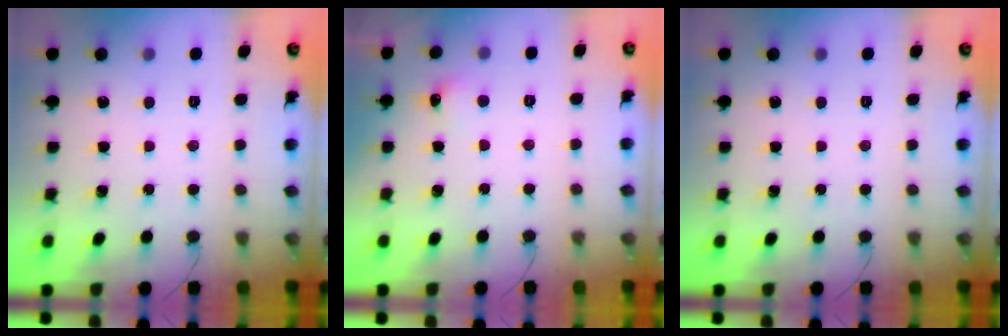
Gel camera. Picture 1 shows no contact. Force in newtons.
{"total": 4.9, "press": 4.8, "slide": 1.3}
{"total": 0.0}